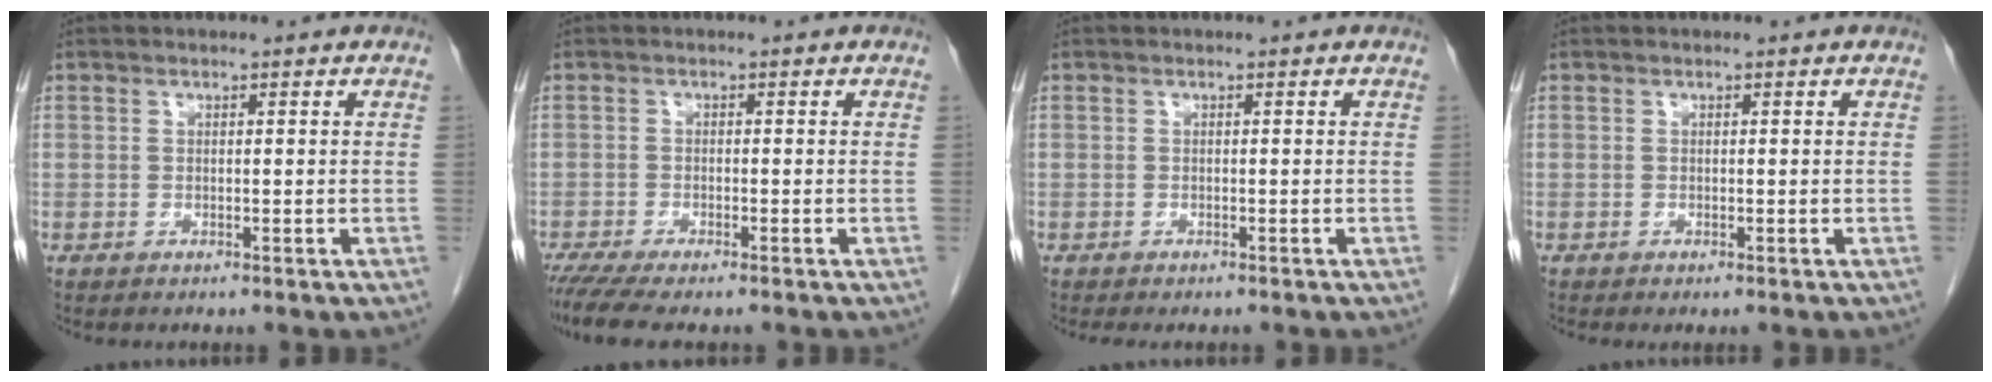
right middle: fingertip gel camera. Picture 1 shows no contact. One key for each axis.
{"total": 5.7, "fx": -4.6, "fy": 0.6, "fz": 3.2, "tx": -0.051, "ty": -0.013, "tz": -0.077}
{"total": 2.3, "fx": -2.0, "fy": 0.7, "fz": 0.9, "tx": -0.011, "ty": -0.006, "tz": -0.023}
{"total": 0.0}